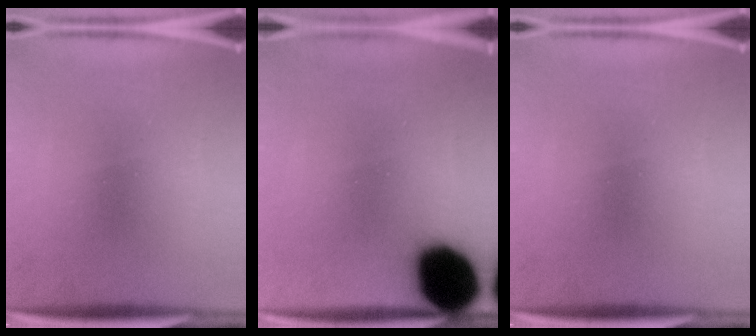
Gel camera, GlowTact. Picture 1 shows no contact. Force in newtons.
{"total": 19.0}
{"total": 0.0}